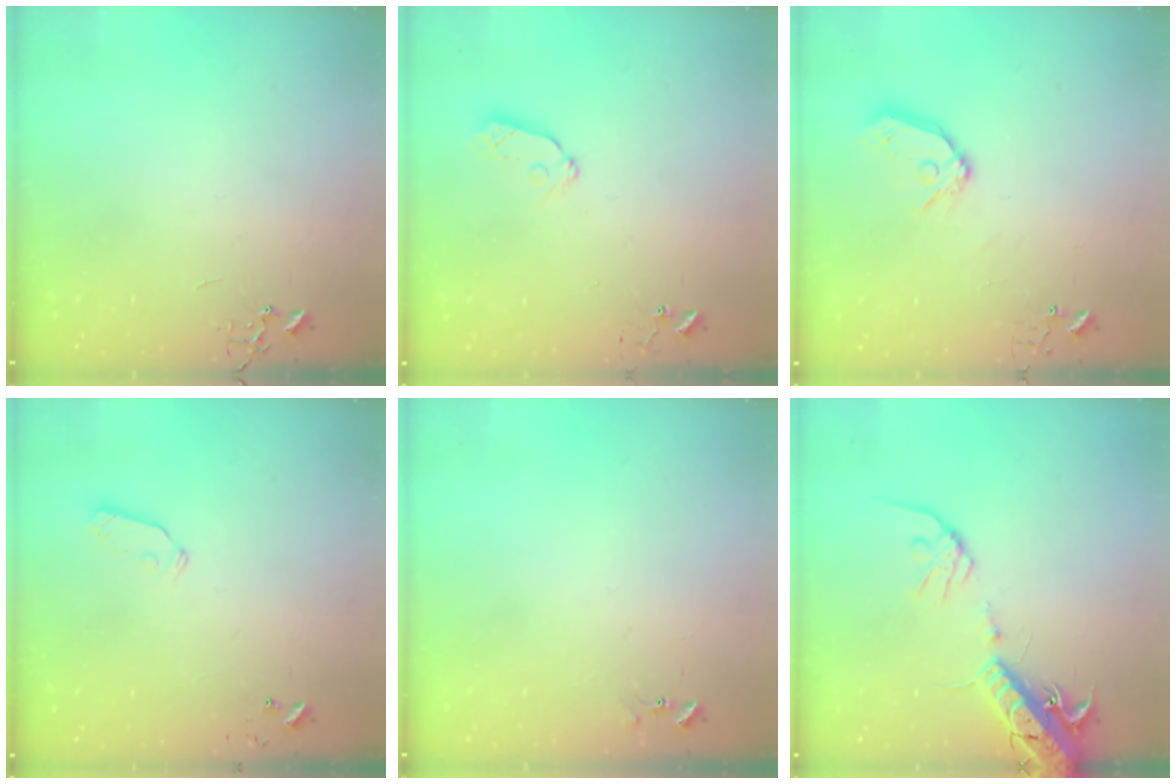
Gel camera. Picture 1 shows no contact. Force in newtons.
{"total": 7.3, "press": 7.3, "slide": 0.4}
{"total": 9.9, "press": 9.8, "slide": 1.3}
{"total": 5.3, "press": 5.3, "slide": 0.1}
{"total": 6.0, "press": 5.9, "slide": 0.6}
{"total": 16.5, "press": 16.2, "slide": 3.6}